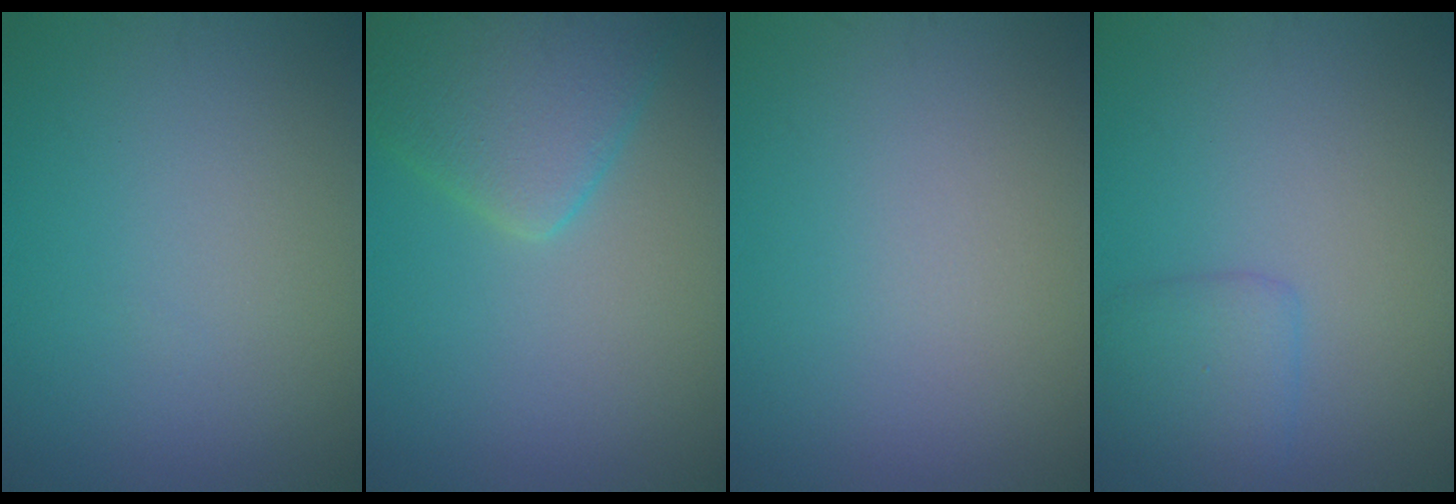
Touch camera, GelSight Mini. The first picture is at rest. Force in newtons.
{"total": 5.3, "press": 5.3, "slide": 0.2}
{"total": 0.0}
{"total": 2.1, "press": 2.1, "slide": 0.1}